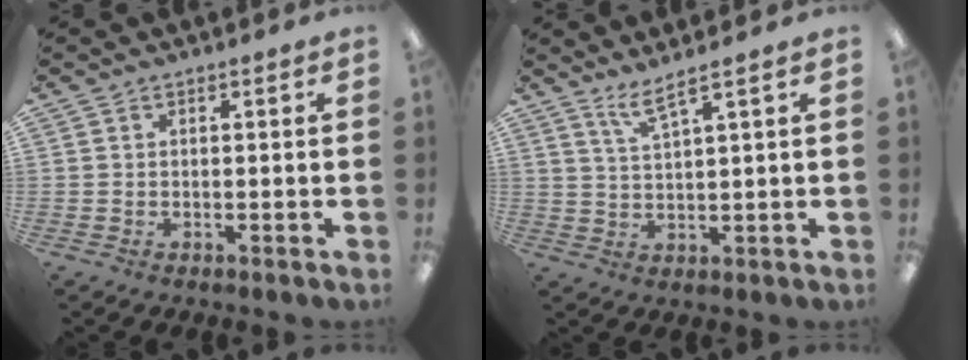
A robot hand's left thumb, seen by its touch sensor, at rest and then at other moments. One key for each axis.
{"total": 4.5, "fx": 3.7, "fy": -0.1, "fz": 2.6, "tx": -0.062, "ty": -0.016, "tz": 0.065}